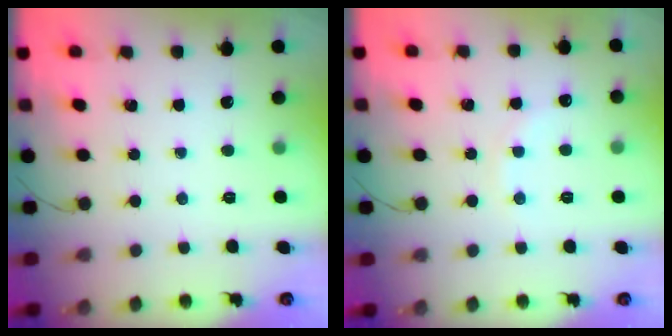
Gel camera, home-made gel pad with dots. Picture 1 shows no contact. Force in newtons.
{"total": 3.9, "press": 3.8, "slide": 1.0}